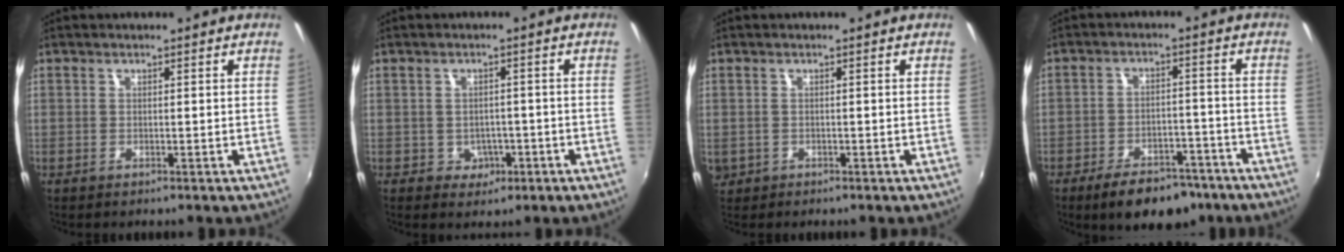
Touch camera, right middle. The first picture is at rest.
{"total": 3.7, "force": [-1.2, 3.3, 1.0], "torque": [-0.026, 0.005, -0.008]}
{"total": 2.6, "force": [-0.3, 2.4, 1.0], "torque": [-0.022, -0.003, -0.001]}
{"total": 11.6, "force": [-8.5, 5.3, 5.9], "torque": [-0.119, 0.004, -0.118]}